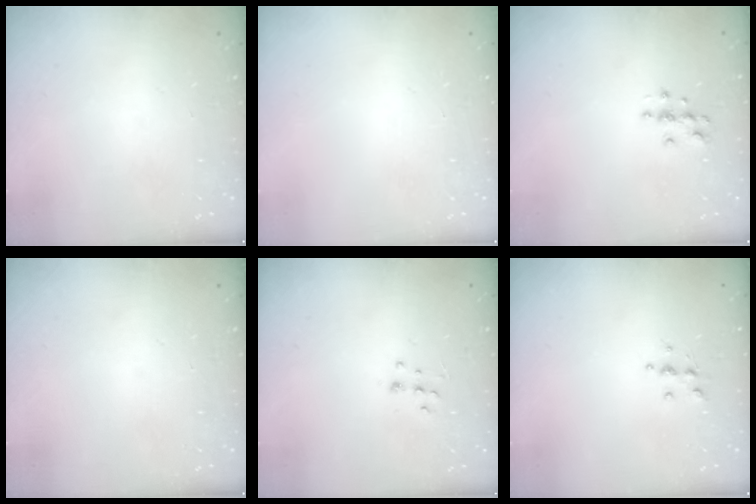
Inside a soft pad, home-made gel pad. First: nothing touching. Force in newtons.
{"total": 0.0}
{"total": 3.8, "press": 3.8, "slide": 0.4}
{"total": 0.0}
{"total": 5.3, "press": 5.2, "slide": 0.7}
{"total": 4.3, "press": 4.3, "slide": 0.5}